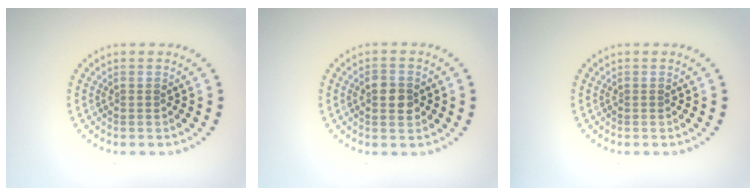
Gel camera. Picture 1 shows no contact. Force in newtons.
{"total": 2.6, "press": 2.6, "slide": 0.1}
{"total": 0.0}